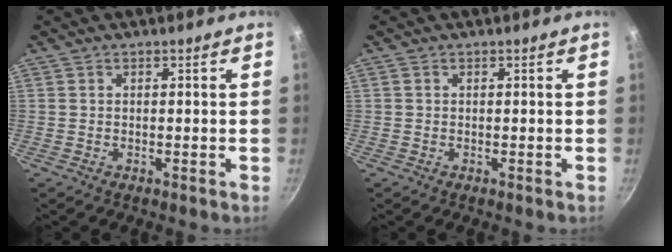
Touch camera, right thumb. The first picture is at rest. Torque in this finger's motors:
{"motor_torque": [0.51, 0.36, 0.54, 0.03, -0.08]}